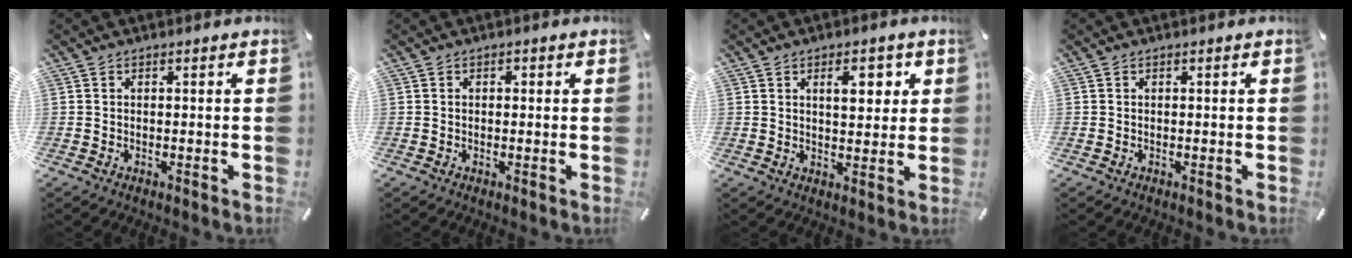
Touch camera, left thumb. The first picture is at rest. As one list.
[{"total": 0.6, "force": [0.0, 0.5, 0.4], "torque": [-0.009, 0.001, 0.000]}, {"total": 6.8, "force": [2.7, 3.4, 5.2], "torque": [-0.064, -0.009, 0.036]}, {"total": 0.0}]